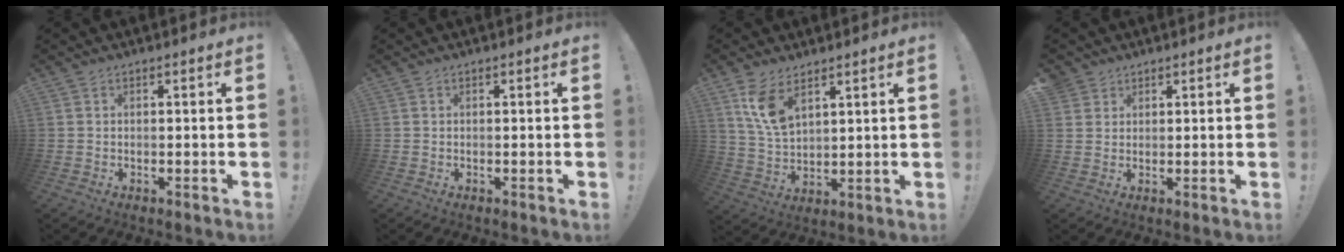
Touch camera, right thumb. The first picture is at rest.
{"total": 0.0}
{"total": 9.4, "force": [5.7, 4.6, 5.9], "torque": [-0.119, -0.021, 0.109]}
{"total": 2.9, "force": [2.1, 1.9, 0.1], "torque": [-0.002, -0.008, 0.039]}